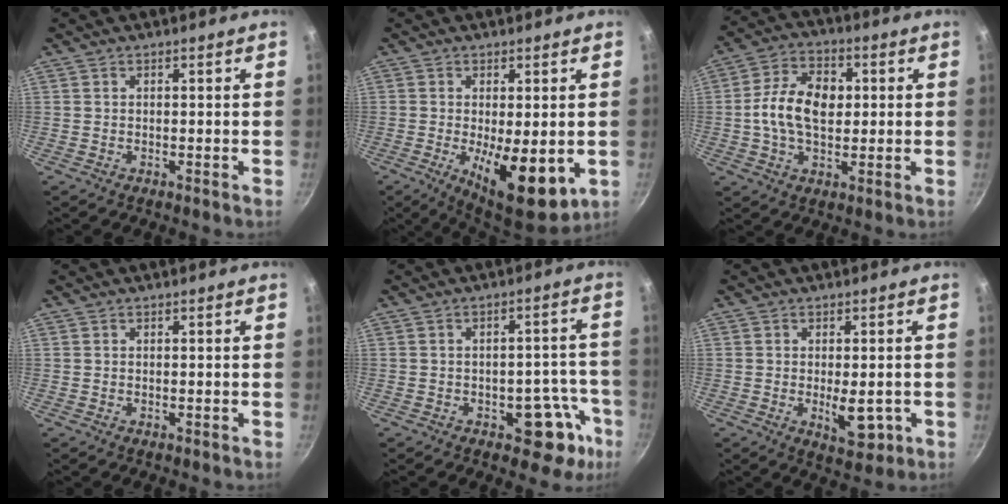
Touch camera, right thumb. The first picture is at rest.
{"total": 12.6, "force": [-2.8, 4.8, 11.4], "torque": [-0.161, -0.026, -0.024]}
{"total": 12.1, "force": [0.6, 7.8, 9.2], "torque": [-0.158, 0.015, 0.007]}
{"total": 0.0}
{"total": 9.3, "force": [-4.4, 5.1, 6.4], "torque": [-0.037, 0.041, -0.049]}
{"total": 6.0, "force": [-1.3, 2.8, 5.1], "torque": [-0.061, -0.008, -0.009]}